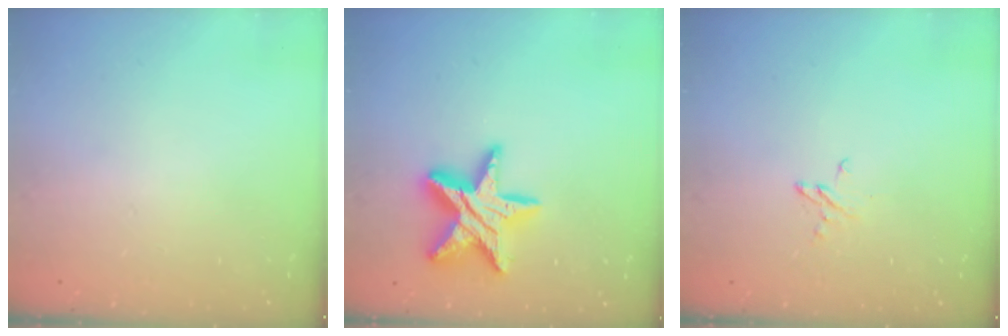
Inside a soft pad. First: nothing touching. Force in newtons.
{"total": 17.1, "press": 17.1, "slide": 1.7}
{"total": 2.9, "press": 2.9, "slide": 0.3}